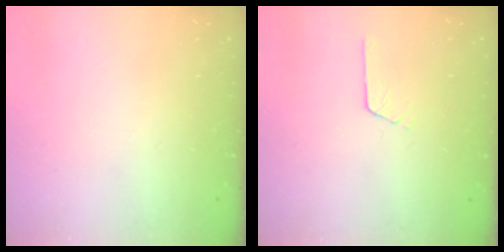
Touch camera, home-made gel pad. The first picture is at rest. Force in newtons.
{"total": 3.2, "press": 3.2, "slide": 0.3}